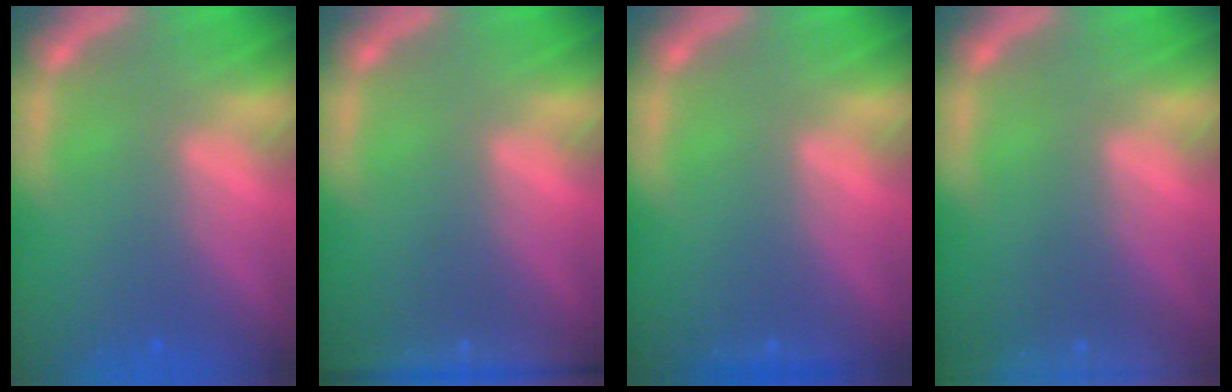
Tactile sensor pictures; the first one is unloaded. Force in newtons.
{"total": 5.5}
{"total": 0.9}
{"total": 10.0}